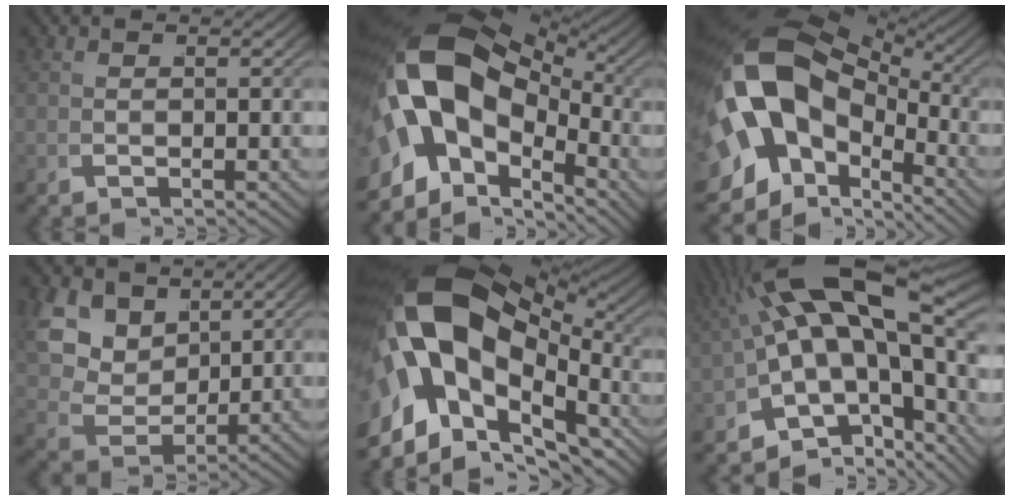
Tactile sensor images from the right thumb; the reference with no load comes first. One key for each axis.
{"total": 18.2, "fx": -0.2, "fy": 12.3, "fz": 13.5, "tx": -0.282, "ty": -0.052, "tz": 0.020}
{"total": 17.8, "fx": -1.0, "fy": 12.1, "fz": 13.1, "tx": -0.292, "ty": -0.057, "tz": 0.017}
{"total": 9.8, "fx": 2.1, "fy": 7.4, "fz": 6.1, "tx": -0.142, "ty": -0.027, "tz": 0.048}
{"total": 22.9, "fx": -1.0, "fy": 15.2, "fz": 17.0, "tx": -0.342, "ty": -0.059, "tz": 0.010}
{"total": 14.5, "fx": -0.6, "fy": 9.1, "fz": 11.3, "tx": -0.204, "ty": -0.029, "tz": 0.002}